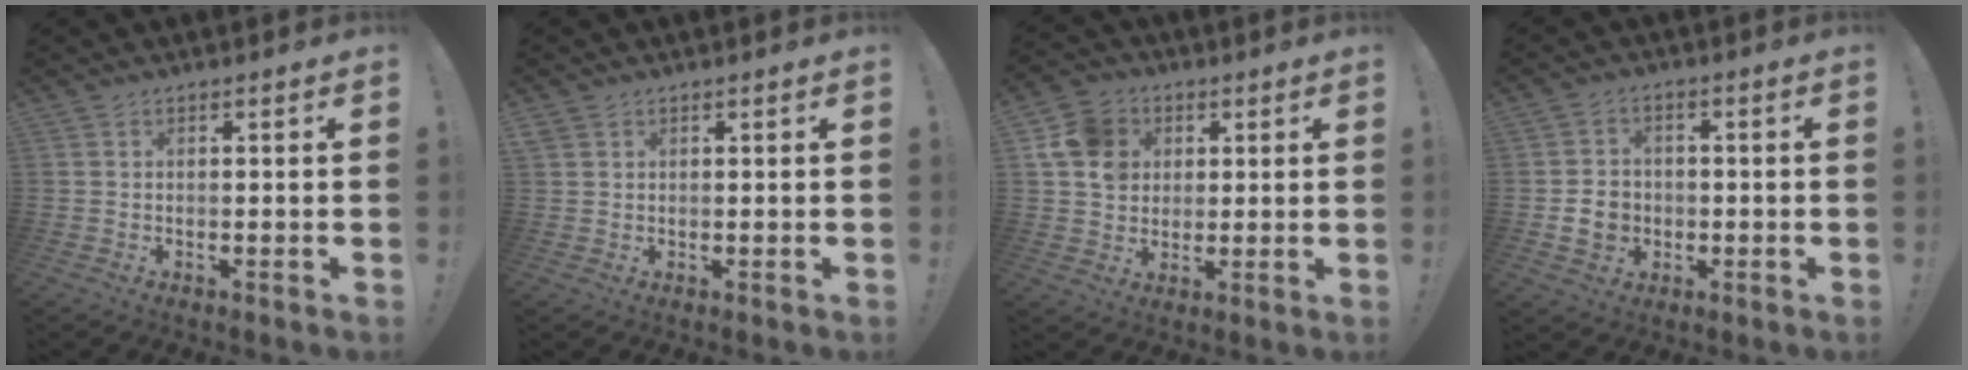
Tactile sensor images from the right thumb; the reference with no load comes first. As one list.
[{"total": 1.8, "force": [1.3, 1.3, 0.5], "torque": [-0.003, -0.005, 0.023]}, {"total": 11.8, "force": [3.4, 10.3, 4.5], "torque": [-0.068, -0.007, 0.071]}, {"total": 7.9, "force": [-1.6, 6.7, 3.9], "torque": [-0.059, 0.009, -0.029]}]